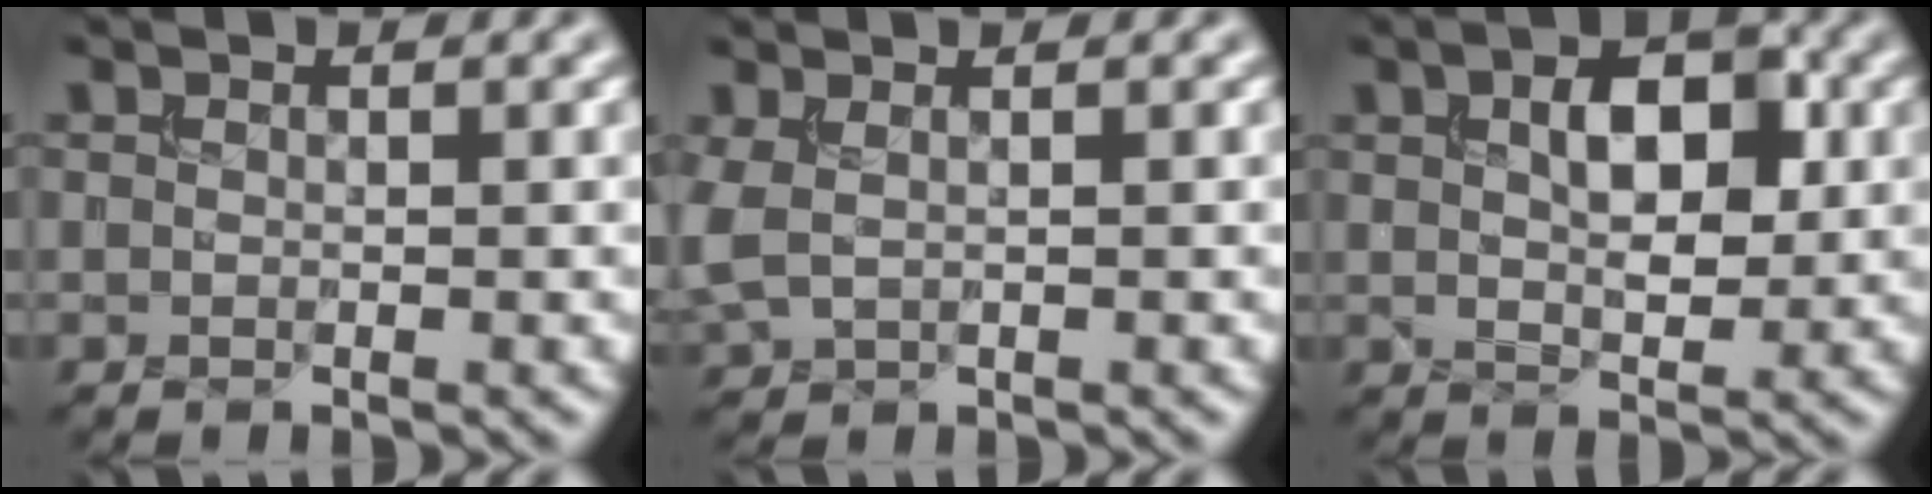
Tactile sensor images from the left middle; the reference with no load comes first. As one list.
[{"total": 1.8, "force": [0.4, 0.9, 1.5], "torque": [-0.049, 0.000, 0.009]}, {"total": 4.7, "force": [1.1, 2.6, 3.8], "torque": [-0.064, 0.006, 0.017]}]